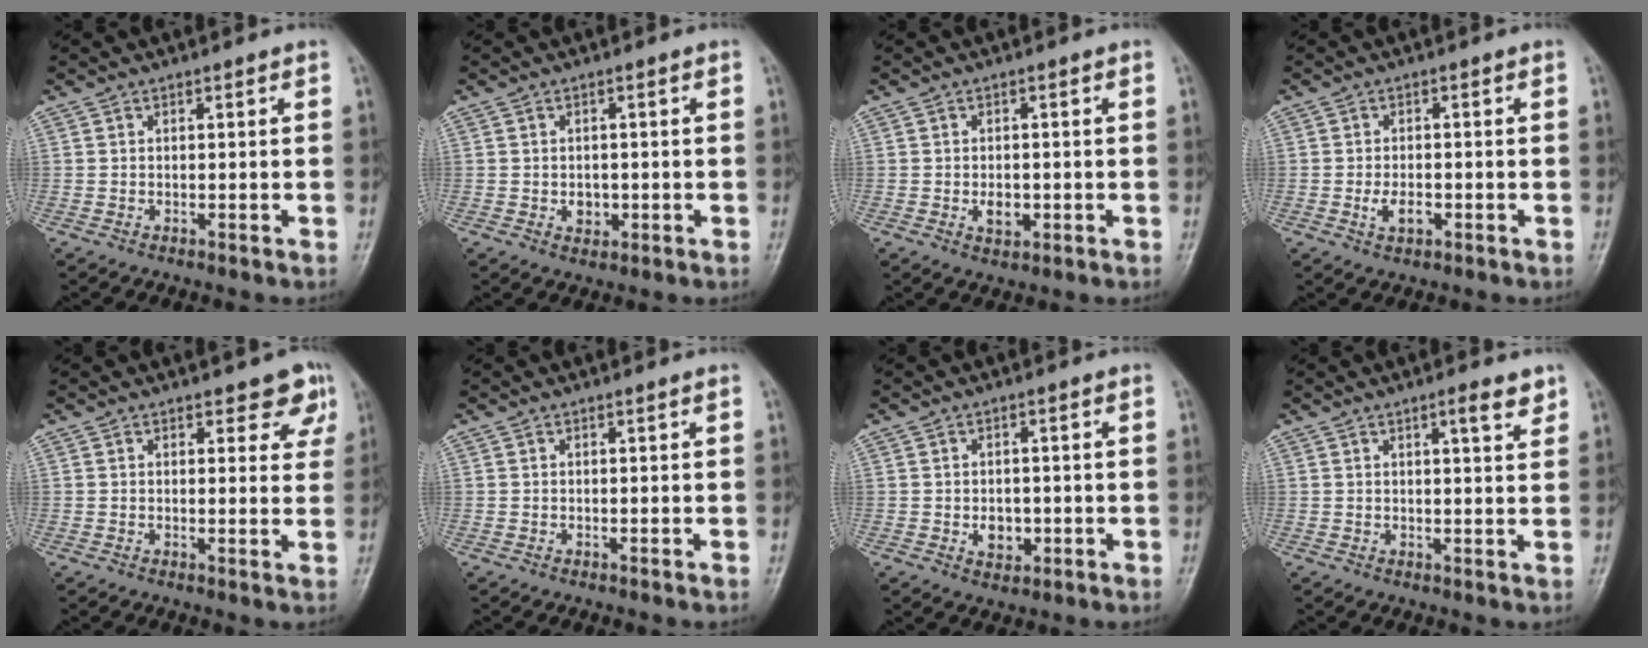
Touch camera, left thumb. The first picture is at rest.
{"total": 2.5, "force": [-0.5, 2.1, 1.3], "torque": [-0.006, 0.004, -0.001]}
{"total": 3.2, "force": [-0.7, 2.2, 2.2], "torque": [-0.025, 0.001, -0.005]}
{"total": 3.2, "force": [-1.1, 1.9, 2.4], "torque": [-0.040, 0.004, -0.016]}
{"total": 4.8, "force": [3.2, 2.5, 2.5], "torque": [0.008, -0.013, 0.033]}
{"total": 0.0}
{"total": 3.7, "force": [-0.7, 2.9, 2.2], "torque": [-0.016, 0.003, -0.003]}
{"total": 3.9, "force": [2.5, 0.8, 2.9], "torque": [-0.033, -0.014, 0.037]}